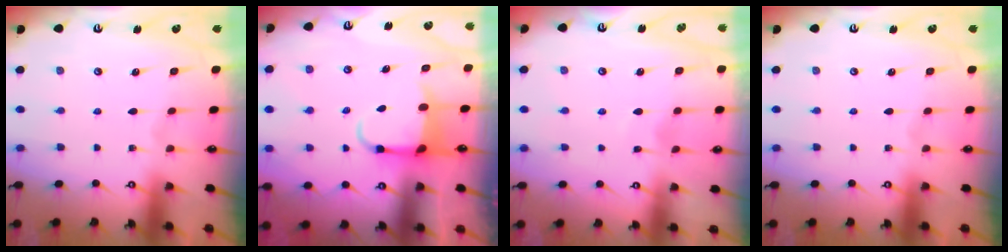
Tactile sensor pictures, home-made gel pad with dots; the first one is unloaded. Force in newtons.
{"total": 3.8, "press": 3.7, "slide": 1.0}
{"total": 3.5, "press": 3.4, "slide": 0.5}
{"total": 0.0}